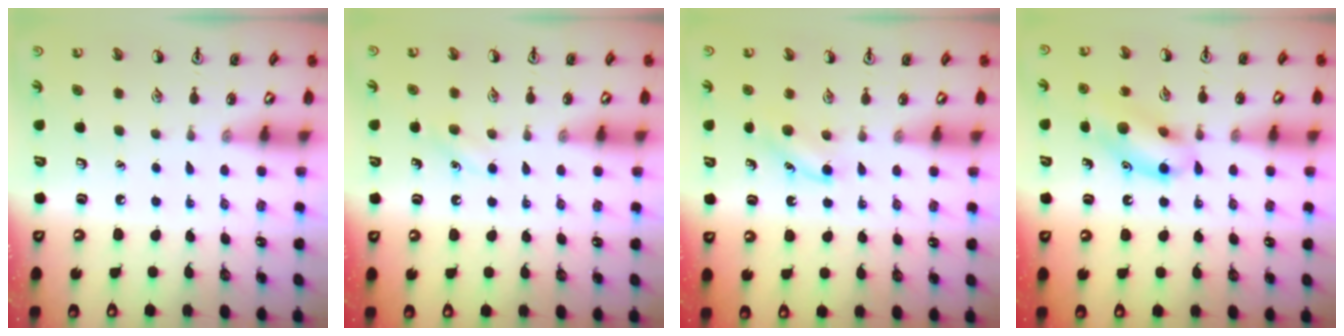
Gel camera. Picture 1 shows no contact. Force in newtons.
{"total": 4.3, "press": 4.1, "slide": 1.4}
{"total": 4.3, "press": 4.1, "slide": 1.3}
{"total": 12.8, "press": 12.6, "slide": 2.1}